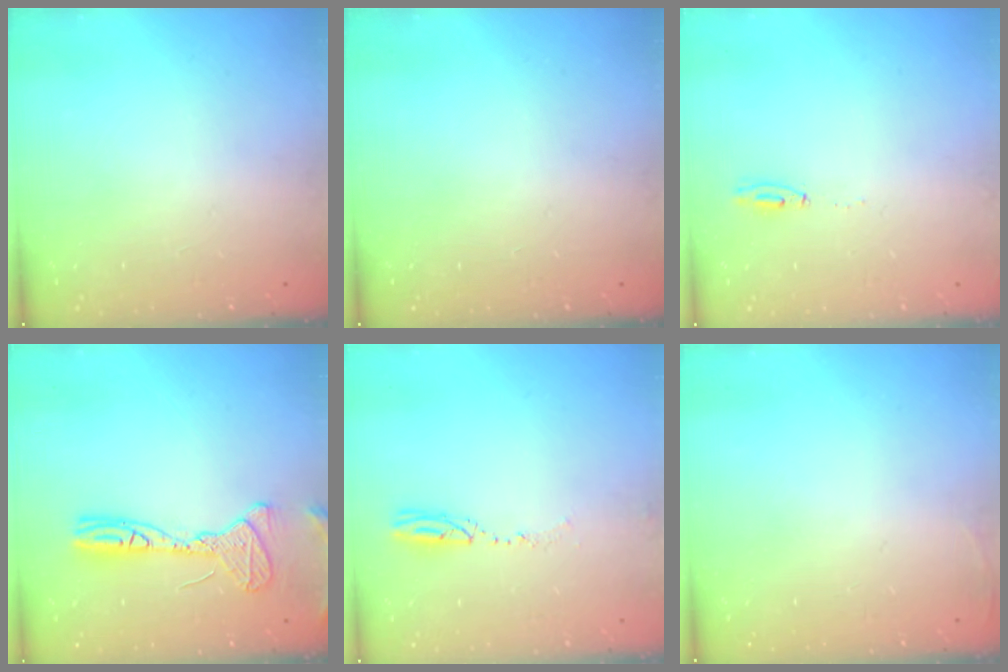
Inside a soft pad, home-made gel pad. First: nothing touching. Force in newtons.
{"total": 0.0}
{"total": 16.2, "press": 5.8, "slide": 15.1}
{"total": 12.5, "press": 12.3, "slide": 2.3}
{"total": 3.3, "press": 3.2, "slide": 0.8}
{"total": 2.7, "press": 2.6, "slide": 1.0}